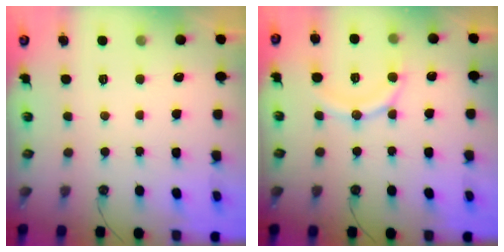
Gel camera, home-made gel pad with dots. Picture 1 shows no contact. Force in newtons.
{"total": 12.3, "press": 12.2, "slide": 1.2}